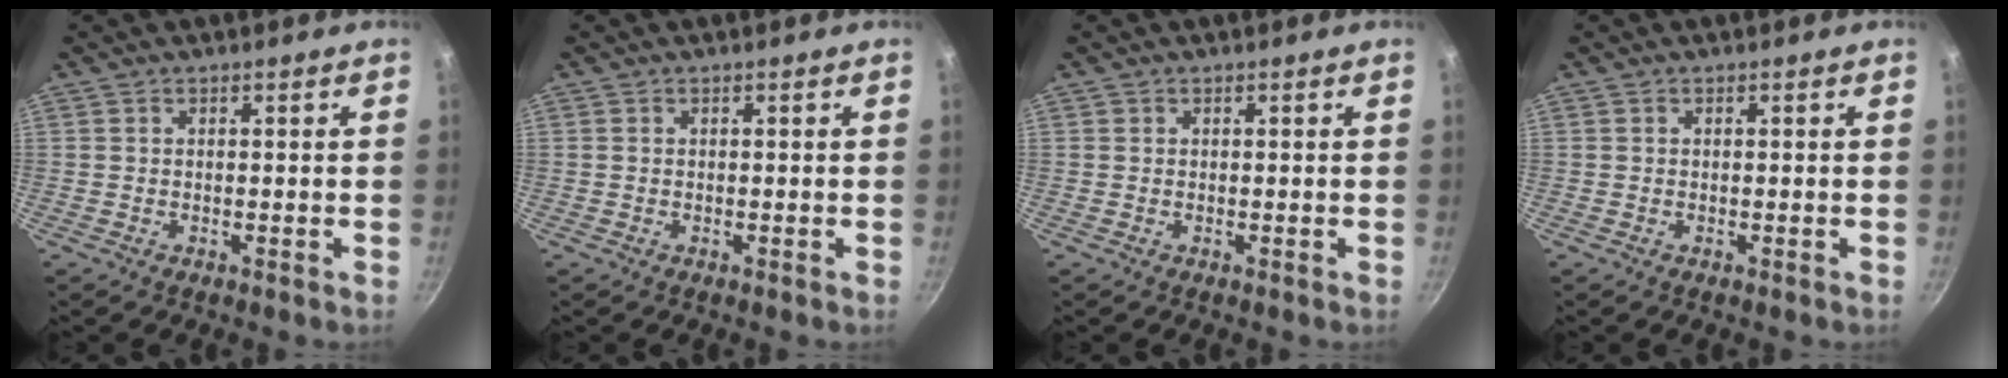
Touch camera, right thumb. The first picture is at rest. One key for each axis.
{"total": 0.0}
{"total": 0.0}
{"total": 0.0}